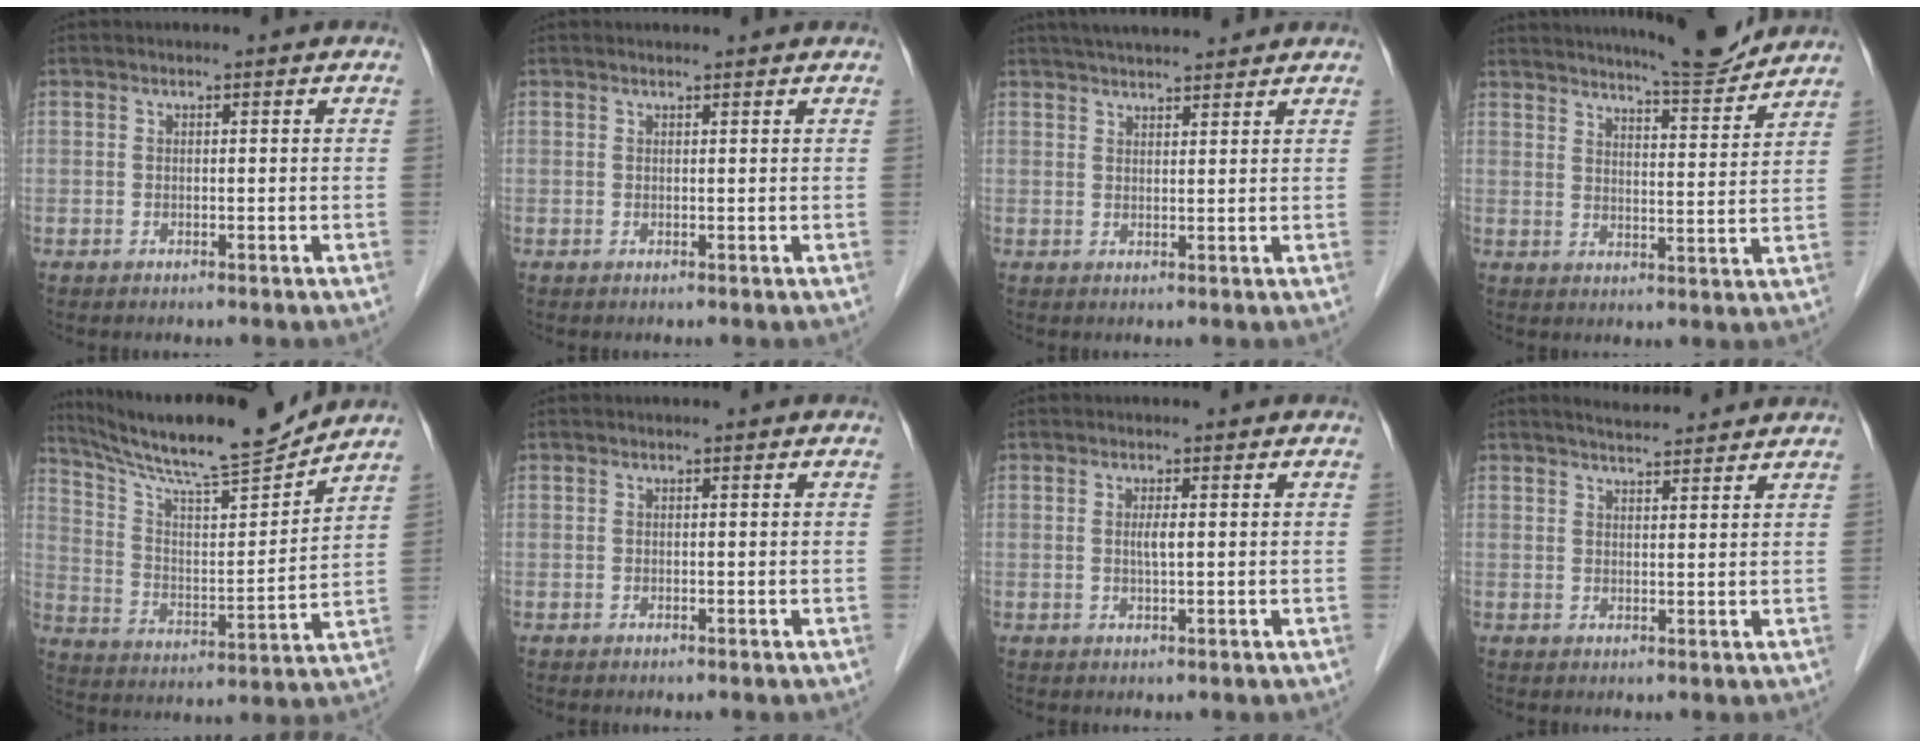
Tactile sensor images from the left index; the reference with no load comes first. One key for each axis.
{"total": 1.6, "fx": 1.6, "fy": 0.1, "fz": 0.3, "tx": -0.009, "ty": 0.007, "tz": 0.016}
{"total": 8.9, "fx": 7.9, "fy": 1.3, "fz": 3.8, "tx": -0.058, "ty": 0.026, "tz": 0.112}
{"total": 10.7, "fx": 10.1, "fy": 0.1, "fz": 3.5, "tx": -0.054, "ty": -0.013, "tz": 0.137}
{"total": 16.7, "fx": 15.3, "fy": 0.1, "fz": 6.8, "tx": -0.123, "ty": -0.013, "tz": 0.254}
{"total": 0.0}
{"total": 1.5, "fx": -0.2, "fy": 0.0, "fz": 1.5, "tx": -0.032, "ty": -0.006, "tz": -0.005}
{"total": 5.7, "fx": 5.4, "fy": 0.6, "fz": 2.0, "tx": -0.034, "ty": 0.016, "tz": 0.071}